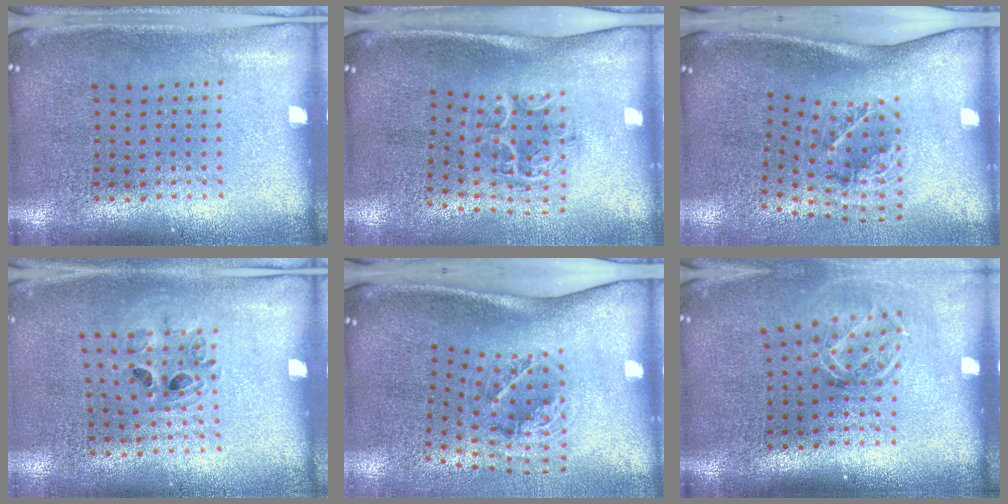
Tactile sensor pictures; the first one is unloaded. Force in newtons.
{"total": 1.3, "press": 1.2, "slide": 0.4}
{"total": 2.1, "press": 1.2, "slide": 1.7}
{"total": 0.9, "press": 0.9, "slide": 0.1}
{"total": 2.1, "press": 1.2, "slide": 1.7}
{"total": 1.8, "press": 1.3, "slide": 1.2}